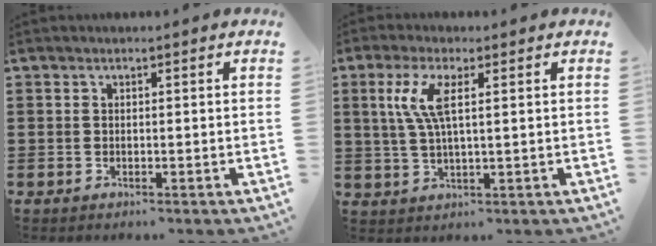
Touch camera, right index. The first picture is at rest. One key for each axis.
{"total": 6.1, "fx": 1.7, "fy": 1.4, "fz": 5.7, "tx": -0.129, "ty": -0.002, "tz": 0.023}